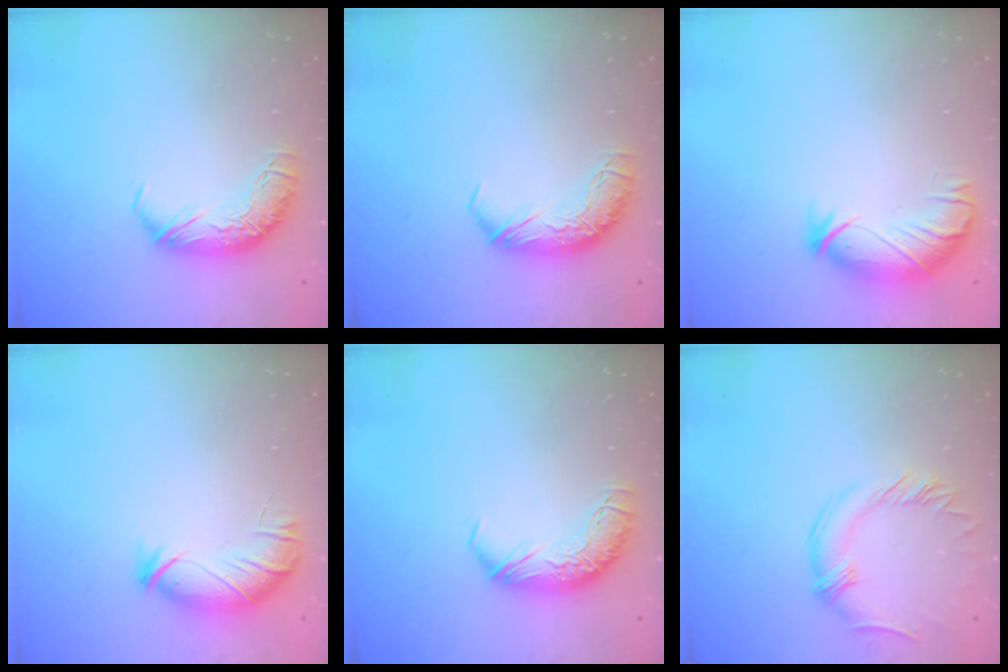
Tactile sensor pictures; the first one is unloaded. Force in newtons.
{"total": 0.0}
{"total": 3.7, "press": 3.1, "slide": 2.0}
{"total": 3.6, "press": 3.5, "slide": 0.8}
{"total": 0.0}
{"total": 0.0}